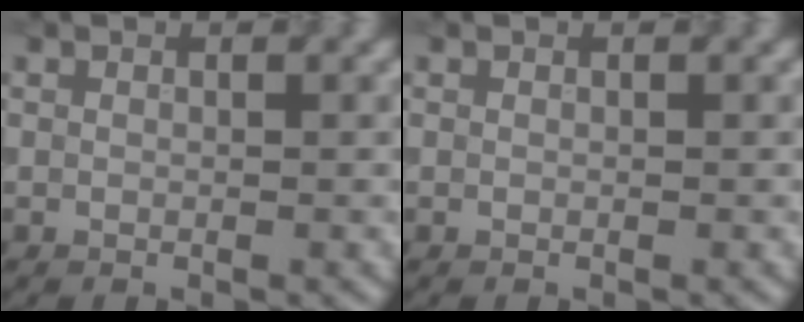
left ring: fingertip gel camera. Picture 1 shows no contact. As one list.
[{"total": 0.0}]